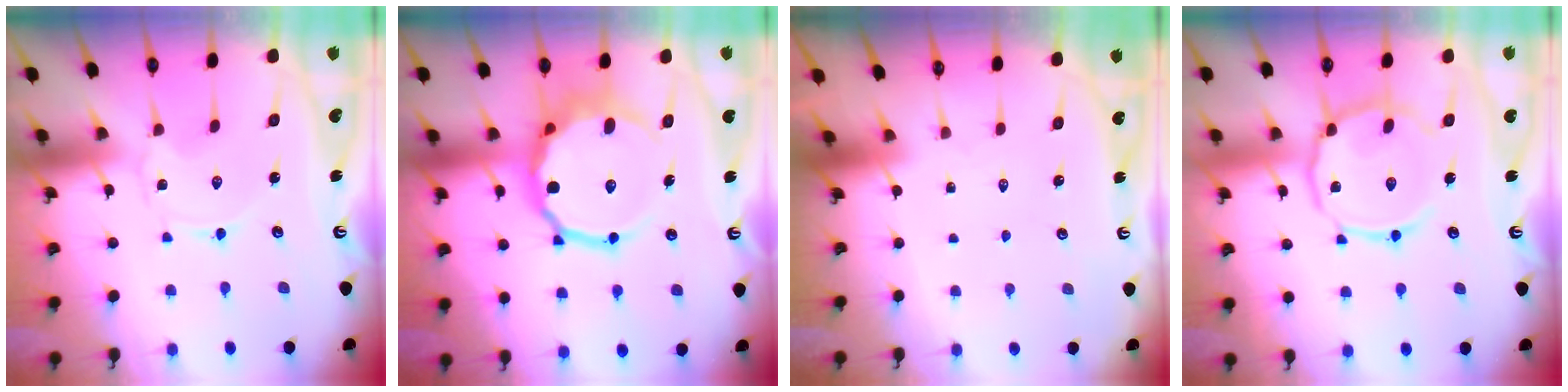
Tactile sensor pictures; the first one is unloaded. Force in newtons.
{"total": 14.9, "press": 14.4, "slide": 3.5}
{"total": 1.6, "press": 1.6, "slide": 0.1}
{"total": 13.8, "press": 13.8, "slide": 1.1}